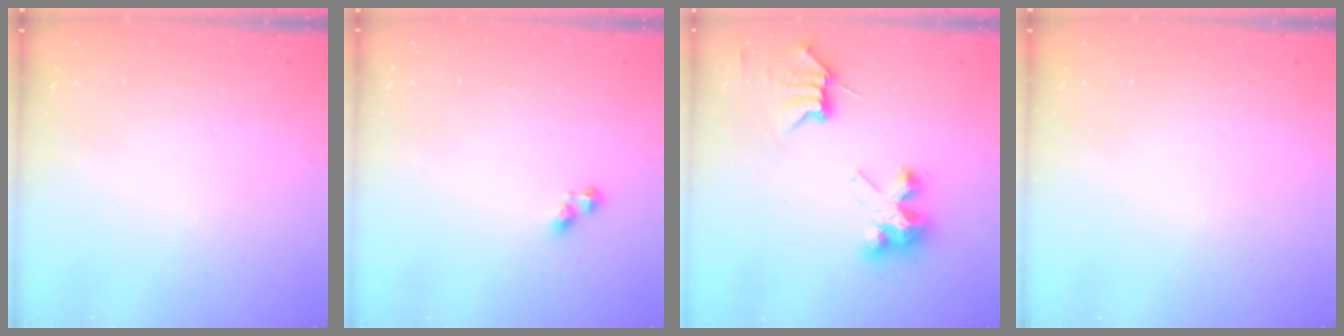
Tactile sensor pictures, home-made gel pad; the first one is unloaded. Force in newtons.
{"total": 2.8, "press": 2.8, "slide": 0.3}
{"total": 6.1, "press": 6.1, "slide": 0.2}
{"total": 0.0}